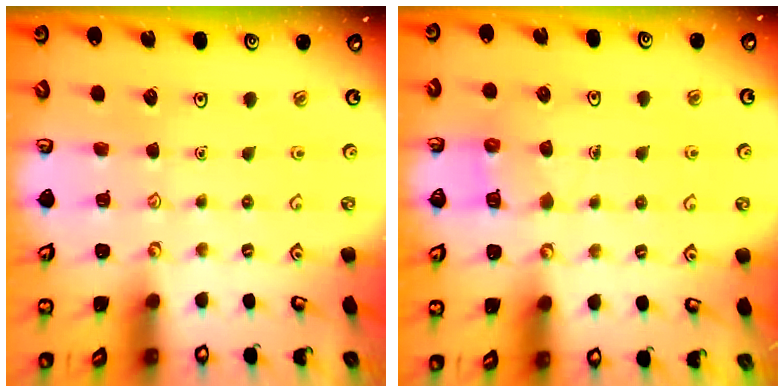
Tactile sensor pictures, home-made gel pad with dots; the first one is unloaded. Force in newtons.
{"total": 5.8, "press": 5.7, "slide": 0.5}